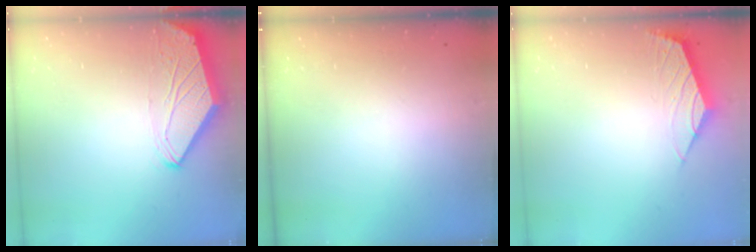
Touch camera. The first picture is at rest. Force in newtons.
{"total": 0.0}
{"total": 2.1, "press": 2.0, "slide": 0.6}